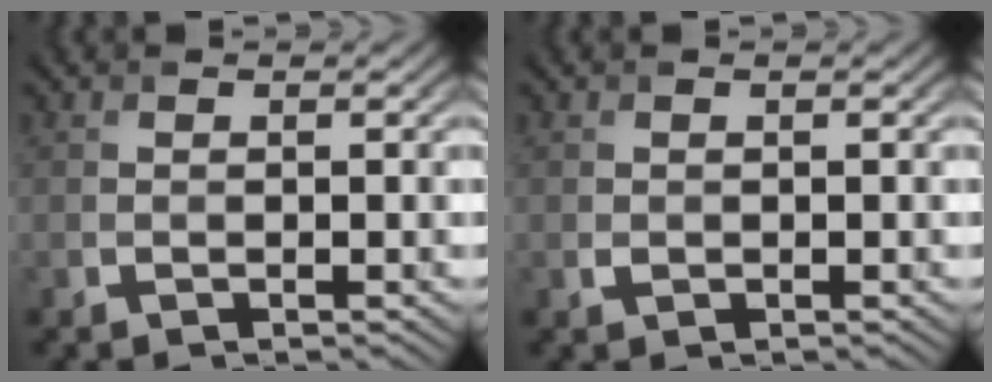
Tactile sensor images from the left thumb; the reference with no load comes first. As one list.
[{"total": 0.5, "force": [0.0, 0.5, 0.3], "torque": [-0.004, -0.004, -0.001]}]